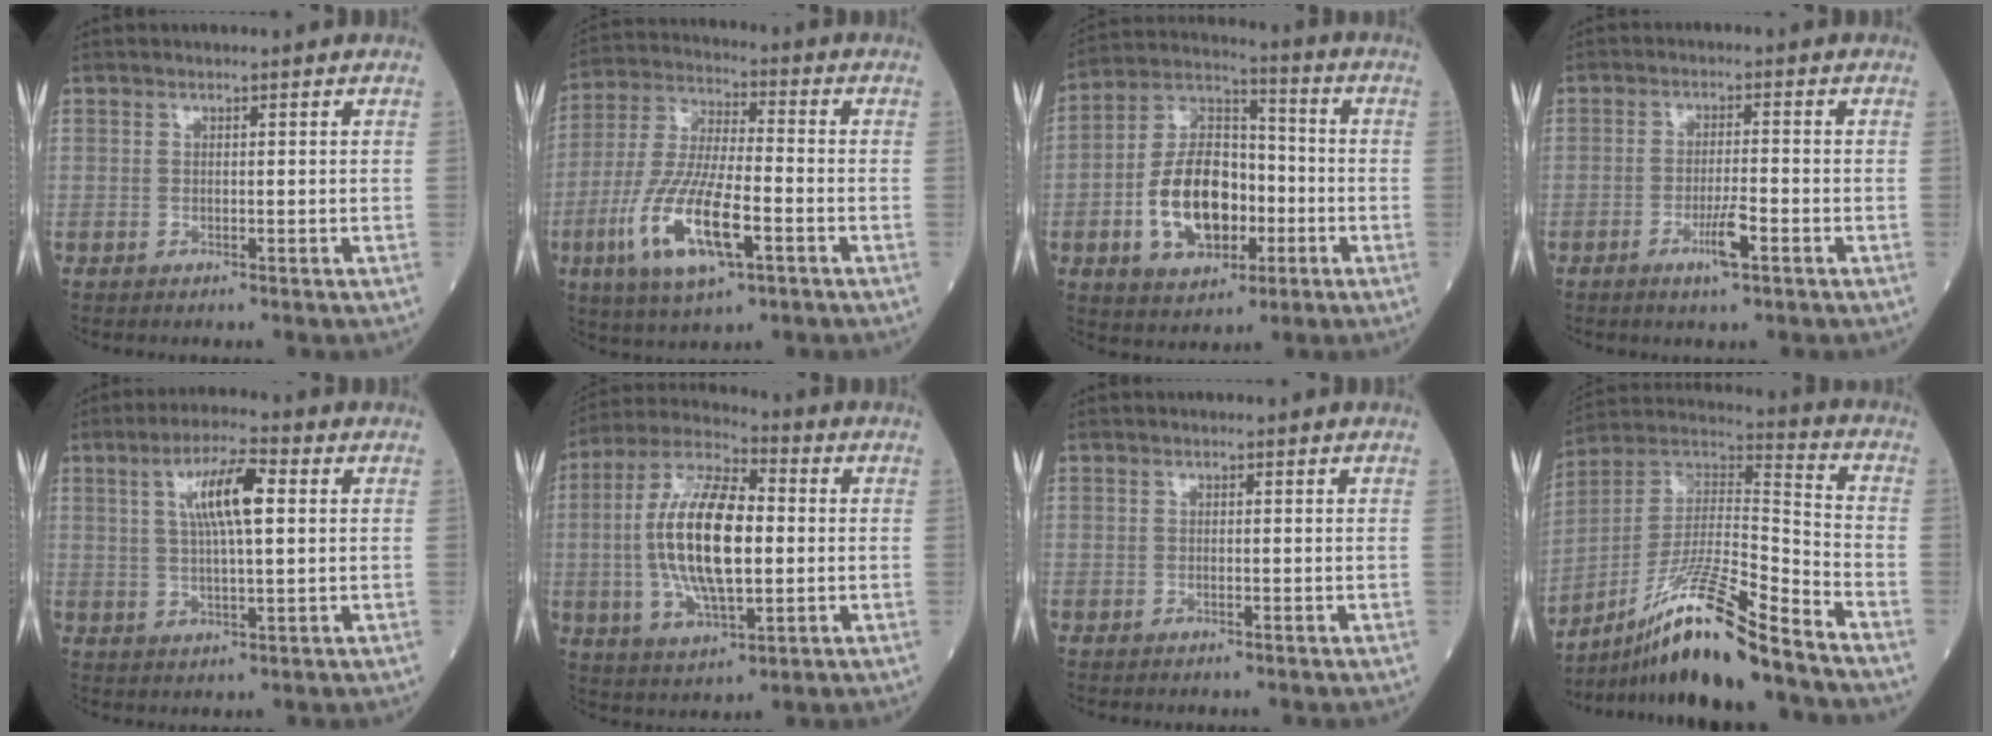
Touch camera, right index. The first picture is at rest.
{"total": 14.5, "force": [-5.2, 3.7, 13.0], "torque": [-0.271, -0.014, -0.095]}
{"total": 14.2, "force": [-3.5, 8.2, 11.1], "torque": [-0.225, 0.018, -0.059]}
{"total": 4.2, "force": [-2.1, 0.2, 3.6], "torque": [-0.065, -0.005, -0.040]}
{"total": 8.4, "force": [2.3, 1.4, 8.0], "torque": [-0.146, 0.013, 0.041]}
{"total": 16.1, "force": [-0.1, 5.8, 15.1], "torque": [-0.305, 0.008, -0.003]}
{"total": 0.0}
{"total": 17.5, "force": [-13.4, -0.1, 11.2], "torque": [-0.219, 0.005, -0.243]}